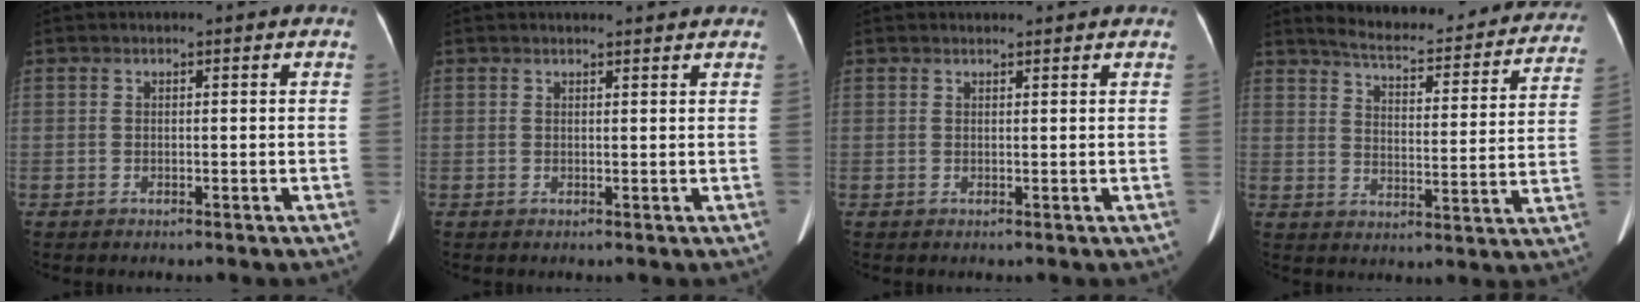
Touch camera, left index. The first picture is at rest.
{"total": 4.1, "force": [3.9, 0.5, 1.0], "torque": [-0.015, 0.012, 0.042]}
{"total": 2.4, "force": [2.3, 0.4, 0.4], "torque": [-0.013, 0.017, 0.029]}
{"total": 23.2, "force": [21.2, 4.5, 8.2], "torque": [-0.106, -0.049, 0.254]}